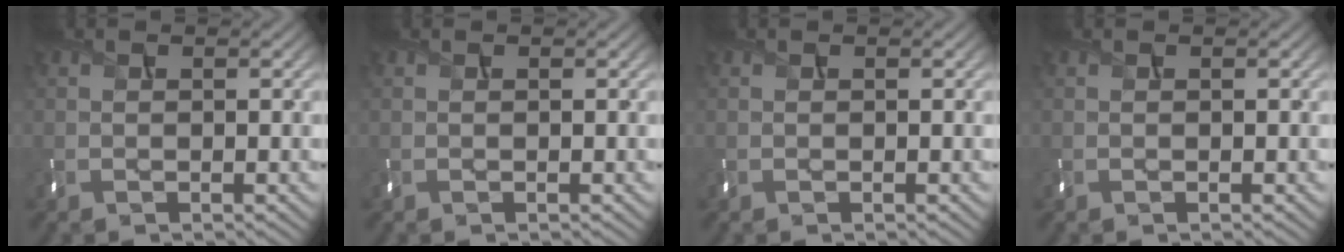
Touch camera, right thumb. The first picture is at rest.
{"total": 0.0}
{"total": 0.0}
{"total": 0.0}